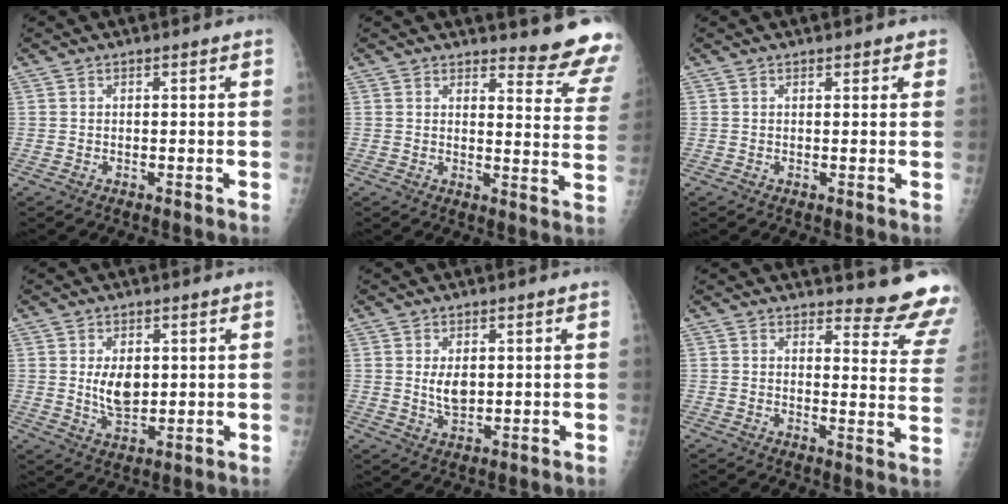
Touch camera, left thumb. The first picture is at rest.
{"total": 12.4, "force": [12.0, 2.0, 2.5], "torque": [0.005, -0.129, 0.115]}
{"total": 1.7, "force": [1.2, 0.9, 0.7], "torque": [0.009, -0.004, 0.009]}
{"total": 6.6, "force": [1.2, 4.1, 5.1], "torque": [-0.067, -0.014, 0.030]}
{"total": 4.2, "force": [0.8, 2.6, 3.3], "torque": [-0.048, -0.011, 0.021]}
{"total": 13.5, "force": [13.1, 2.3, 2.3], "torque": [0.013, -0.143, 0.124]}